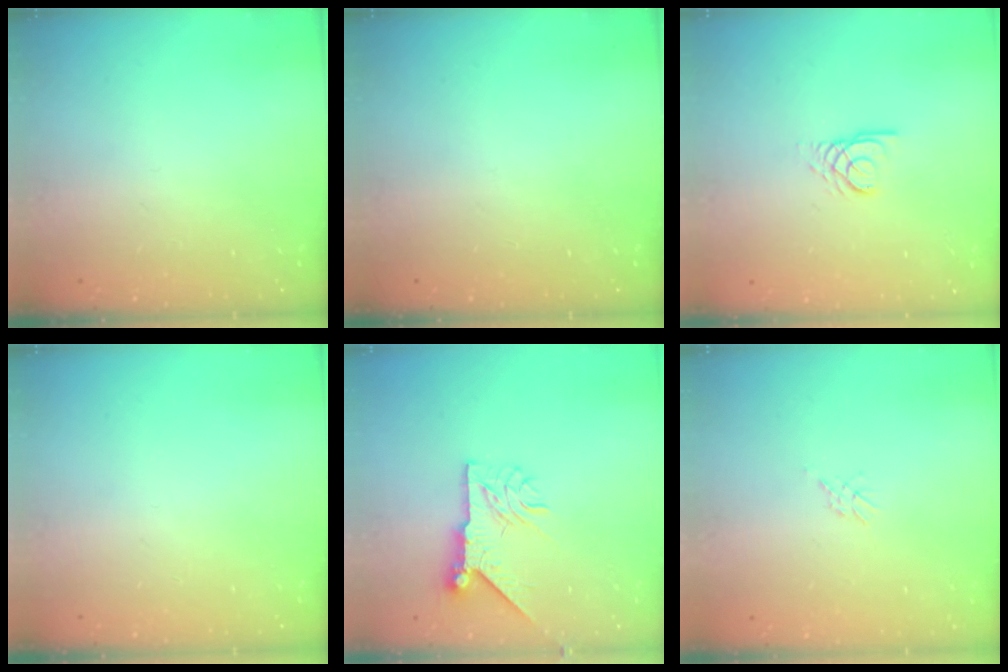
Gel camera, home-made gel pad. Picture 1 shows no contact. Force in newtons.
{"total": 0.0}
{"total": 2.6, "press": 2.6, "slide": 0.1}
{"total": 0.0}
{"total": 9.1, "press": 9.1, "slide": 1.1}
{"total": 2.1, "press": 2.1, "slide": 0.5}